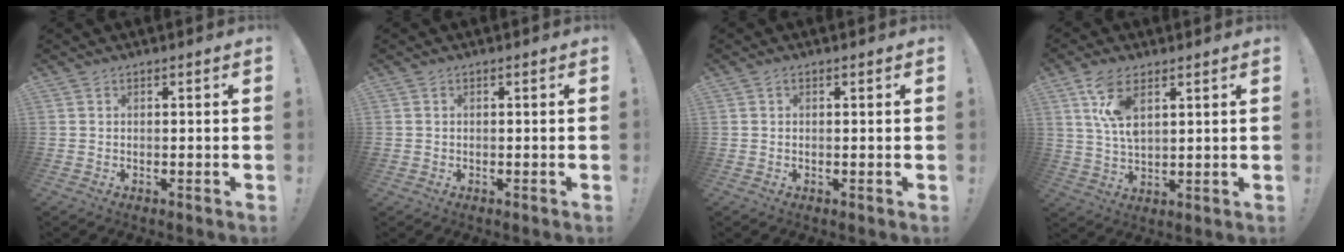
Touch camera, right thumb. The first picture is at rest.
{"total": 0.6, "force": [-0.3, 0.6, 0.1], "torque": [-0.002, 0.002, -0.004]}
{"total": 0.6, "force": [0.3, 0.3, 0.5], "torque": [-0.012, 0.000, 0.004]}
{"total": 9.9, "force": [4.9, 4.4, 7.4], "torque": [-0.150, -0.014, 0.088]}